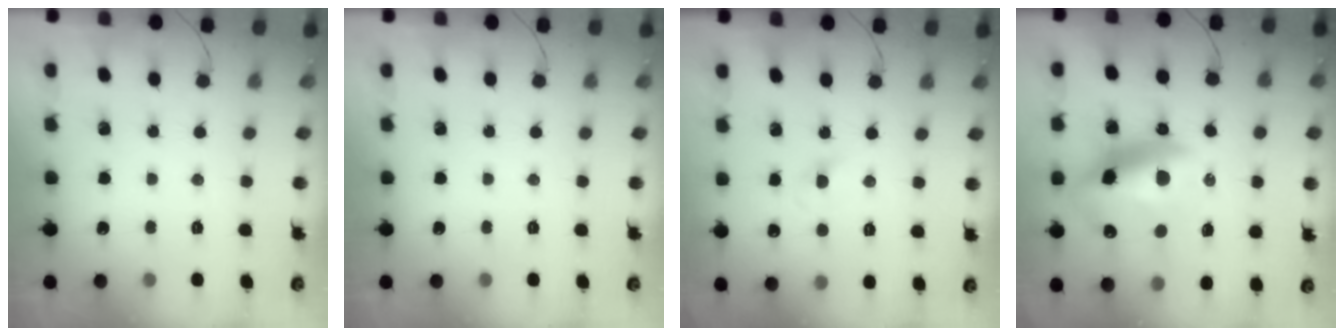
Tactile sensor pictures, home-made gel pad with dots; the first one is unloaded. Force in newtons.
{"total": 0.0}
{"total": 2.7, "press": 2.5, "slide": 1.1}
{"total": 17.4, "press": 16.9, "slide": 4.2}